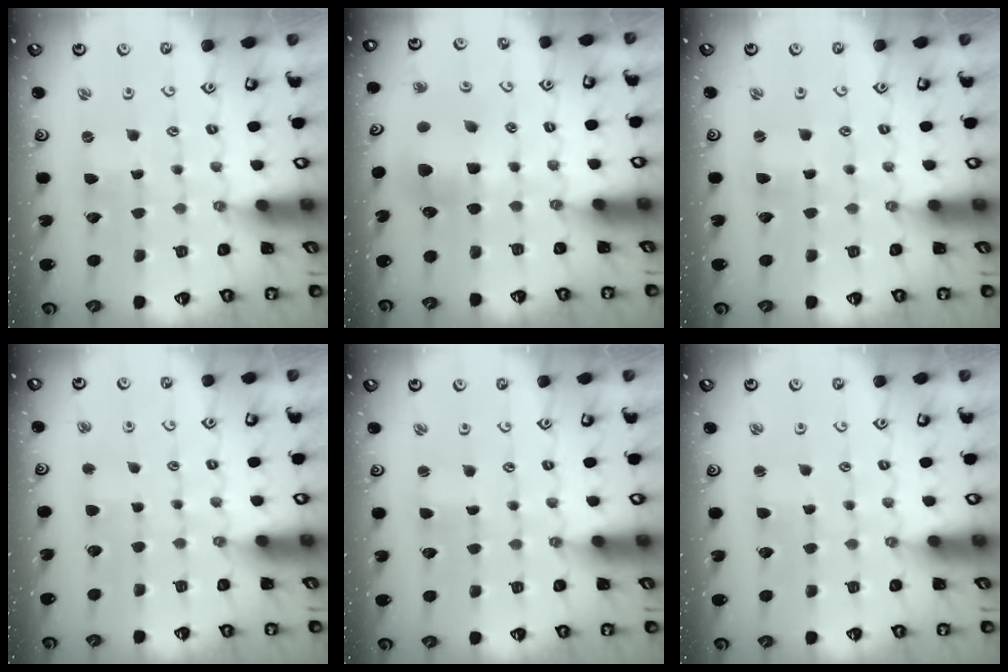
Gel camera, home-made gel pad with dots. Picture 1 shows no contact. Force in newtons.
{"total": 6.1, "press": 6.1, "slide": 0.6}
{"total": 0.5, "press": 0.5, "slide": 0.2}
{"total": 1.9, "press": 1.9, "slide": 0.5}
{"total": 1.1, "press": 1.1, "slide": 0.2}
{"total": 1.5, "press": 1.4, "slide": 0.2}